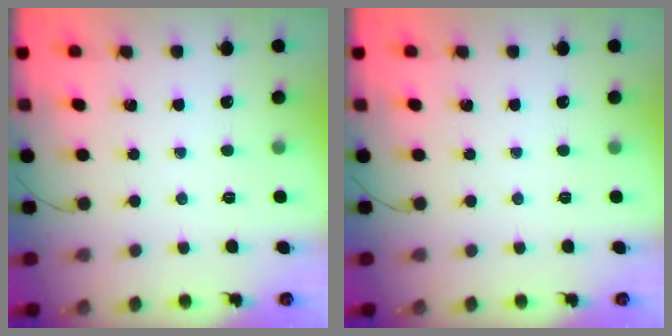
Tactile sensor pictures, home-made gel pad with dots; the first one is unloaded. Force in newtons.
{"total": 0.0}